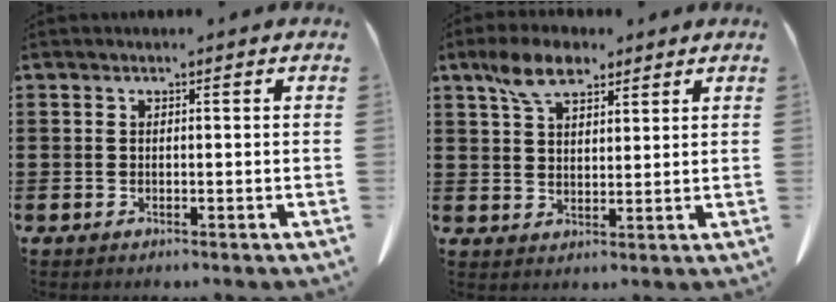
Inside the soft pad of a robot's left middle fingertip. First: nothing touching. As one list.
[{"total": 7.0, "force": [4.6, 3.1, 4.3], "torque": [-0.098, 0.003, 0.087]}]